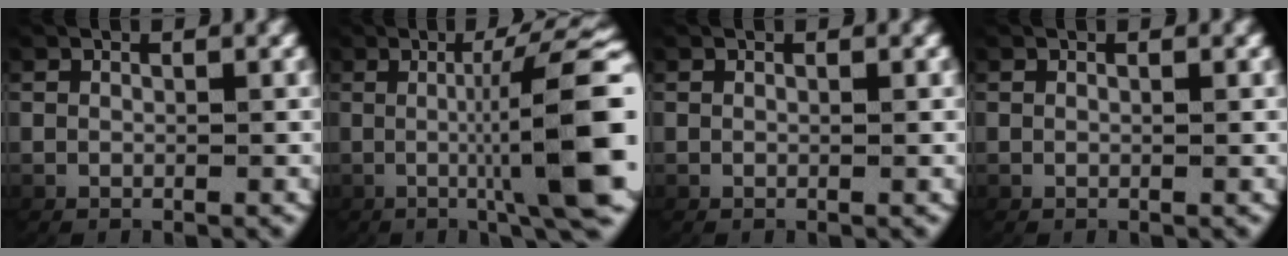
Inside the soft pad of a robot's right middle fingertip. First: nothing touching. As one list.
[{"total": 10.8, "force": [0.1, 2.2, 10.5], "torque": [-0.138, 0.007, 0.003]}, {"total": 0.0}, {"total": 0.0}]